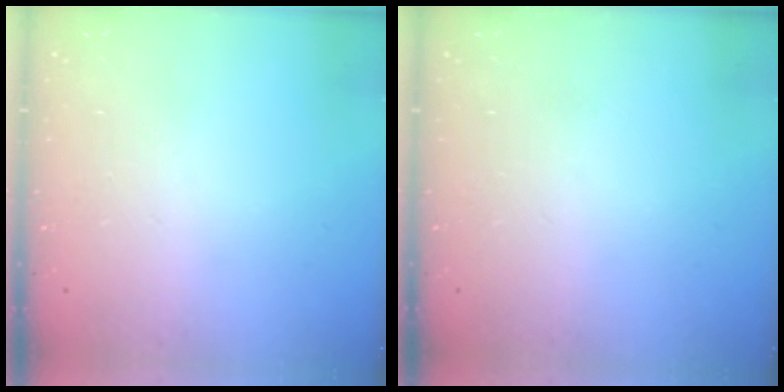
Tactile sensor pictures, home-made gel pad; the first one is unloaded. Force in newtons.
{"total": 0.0}